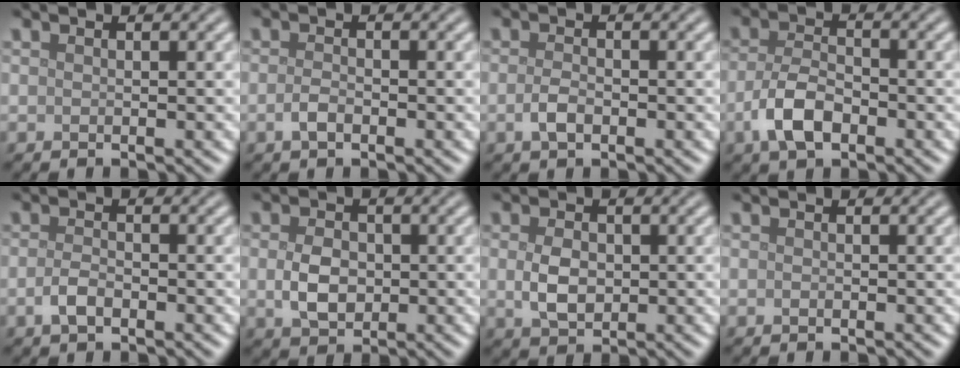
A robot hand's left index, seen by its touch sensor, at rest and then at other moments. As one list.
[{"total": 1.4, "force": [-0.6, 0.6, 1.1], "torque": [-0.025, 0.000, -0.015]}, {"total": 1.7, "force": [-0.6, 0.9, 1.4], "torque": [-0.029, -0.001, -0.016]}, {"total": 4.4, "force": [-2.0, 2.2, 3.2], "torque": [-0.065, 0.001, -0.044]}, {"total": 1.8, "force": [-0.8, 0.9, 1.4], "torque": [-0.030, 0.000, -0.019]}, {"total": 3.4, "force": [-0.1, 2.5, 2.4], "torque": [-0.050, -0.002, -0.005]}, {"total": 3.2, "force": [0.0, 2.2, 2.3], "torque": [-0.049, -0.001, 0.000]}, {"total": 0.0}]